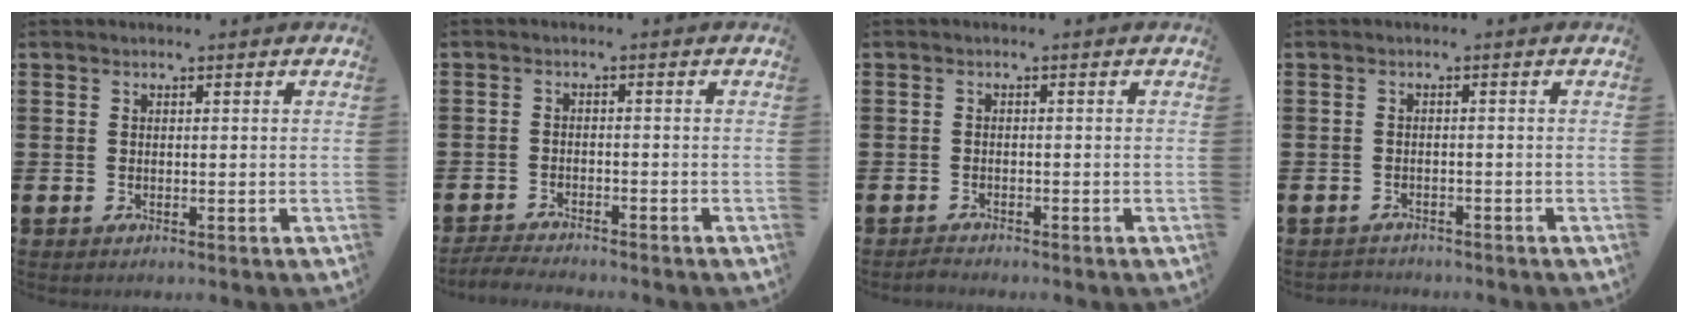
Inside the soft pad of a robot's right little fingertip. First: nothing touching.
{"total": 2.3, "force": [-2.3, 0.0, 0.2], "torque": [-0.004, 0.005, -0.049]}
{"total": 0.9, "force": [-0.9, 0.2, 0.1], "torque": [-0.005, 0.000, -0.018]}
{"total": 1.1, "force": [-1.0, 0.2, -0.1], "torque": [-0.002, 0.002, -0.023]}